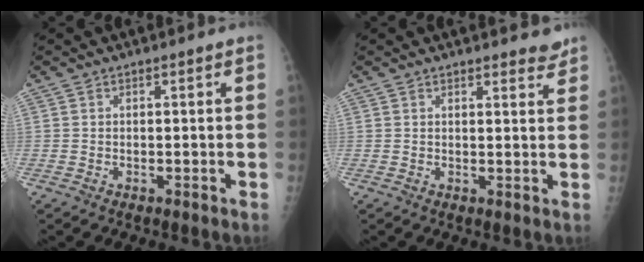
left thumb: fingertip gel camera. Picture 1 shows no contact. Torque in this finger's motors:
{"motor_torque": [-0.02, -0.19, -0.22, -0.32, 0.05]}